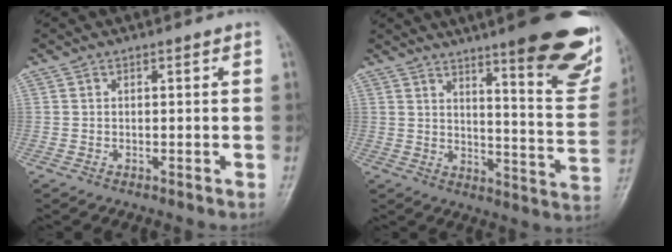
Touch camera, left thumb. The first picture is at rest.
{"total": 22.2, "force": [14.5, 4.1, 16.3], "torque": [-0.181, -0.084, 0.188]}